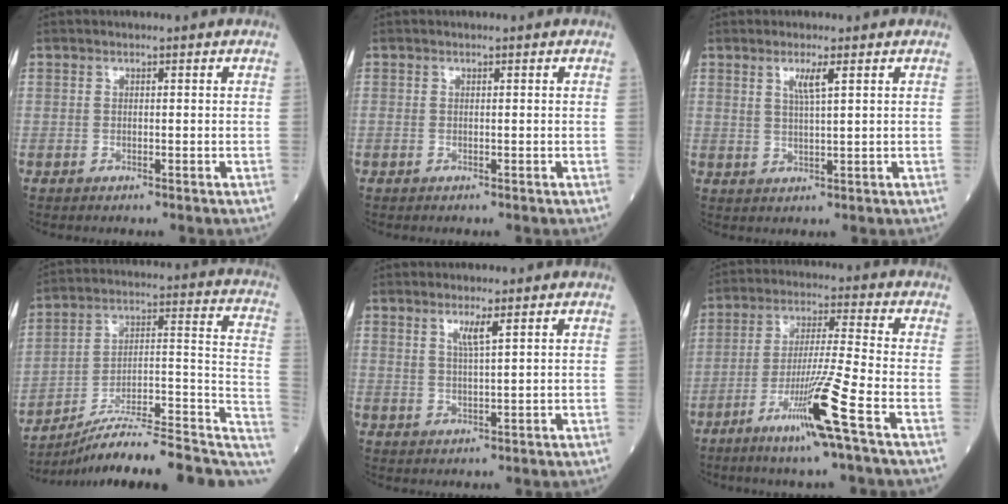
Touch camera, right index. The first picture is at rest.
{"total": 0.0}
{"total": 3.1, "force": [1.5, -0.1, 2.7], "torque": [-0.055, -0.003, 0.030]}
{"total": 19.0, "force": [-14.7, 3.5, 11.5], "torque": [-0.125, 0.049, -0.224]}
{"total": 2.8, "force": [1.6, -0.2, 2.3], "torque": [-0.048, -0.005, 0.032]}
{"total": 11.4, "force": [-5.6, -1.6, 9.8], "torque": [-0.184, -0.021, -0.108]}